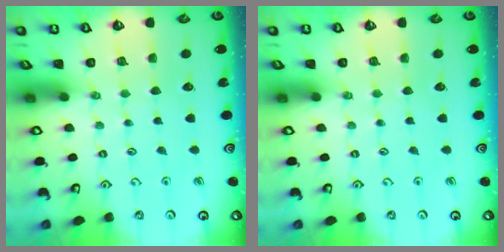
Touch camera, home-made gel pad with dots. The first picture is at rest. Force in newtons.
{"total": 0.0}